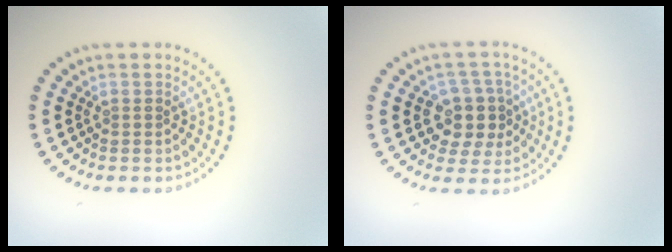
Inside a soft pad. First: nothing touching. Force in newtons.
{"total": 4.3, "press": 3.9, "slide": 1.7}